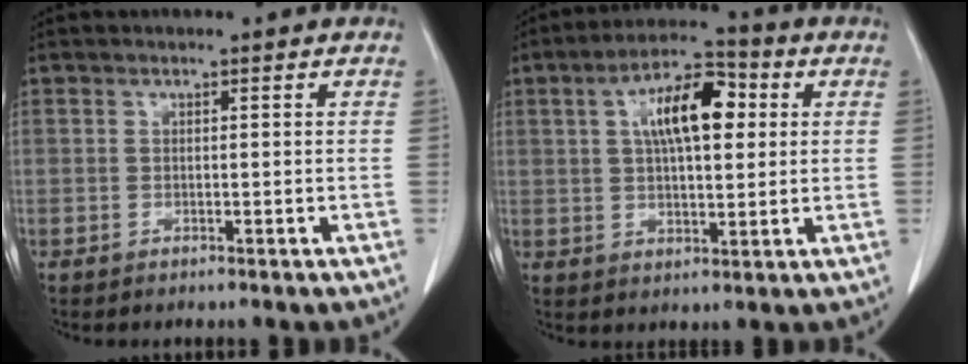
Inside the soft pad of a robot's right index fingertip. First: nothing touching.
{"total": 11.0, "force": [2.9, 4.2, 9.7], "torque": [-0.173, 0.028, 0.044]}